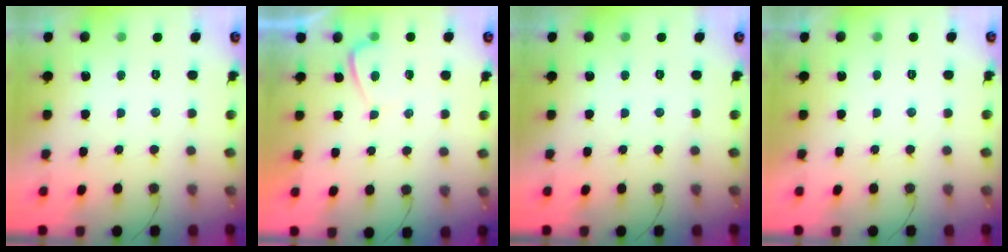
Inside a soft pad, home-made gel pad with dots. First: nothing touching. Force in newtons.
{"total": 0.8, "press": 0.6, "slide": 0.5}
{"total": 0.0}
{"total": 2.3, "press": 2.3, "slide": 0.4}